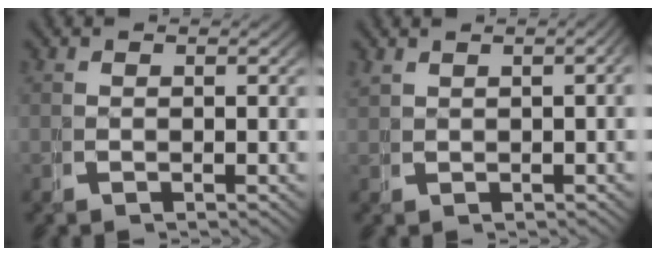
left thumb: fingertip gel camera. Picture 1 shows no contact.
{"total": 1.6, "force": [0.7, 0.4, 1.3], "torque": [-0.015, 0.008, 0.020]}